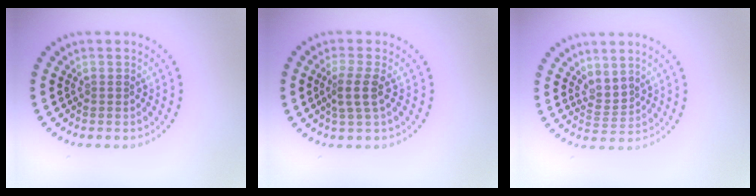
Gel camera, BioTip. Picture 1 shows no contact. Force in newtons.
{"total": 2.3, "press": 1.8, "slide": 1.3}
{"total": 1.7, "press": 1.2, "slide": 1.2}